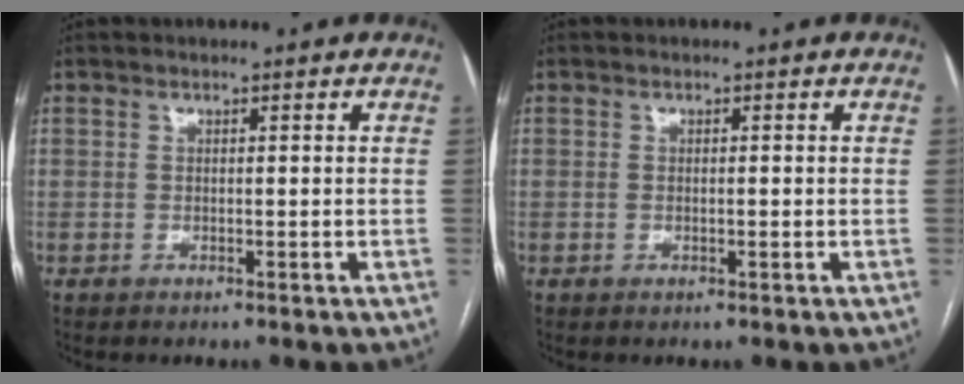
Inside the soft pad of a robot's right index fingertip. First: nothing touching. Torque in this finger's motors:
{"motor_torque": [-0.18, 0.04, -0.08, -0.01]}